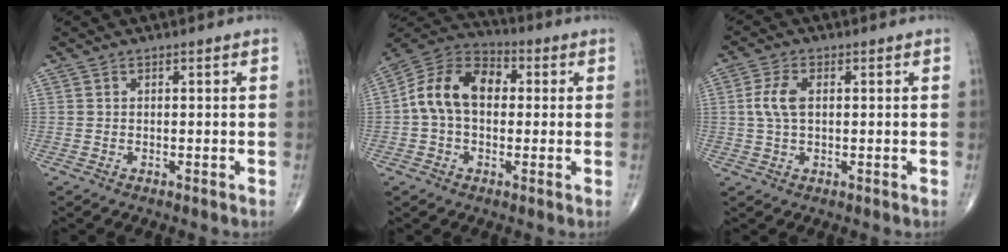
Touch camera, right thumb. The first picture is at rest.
{"total": 12.8, "force": [0.9, 8.6, 9.4], "torque": [-0.159, 0.034, 0.003]}
{"total": 4.9, "force": [0.6, 2.6, 4.1], "torque": [-0.098, 0.006, 0.010]}